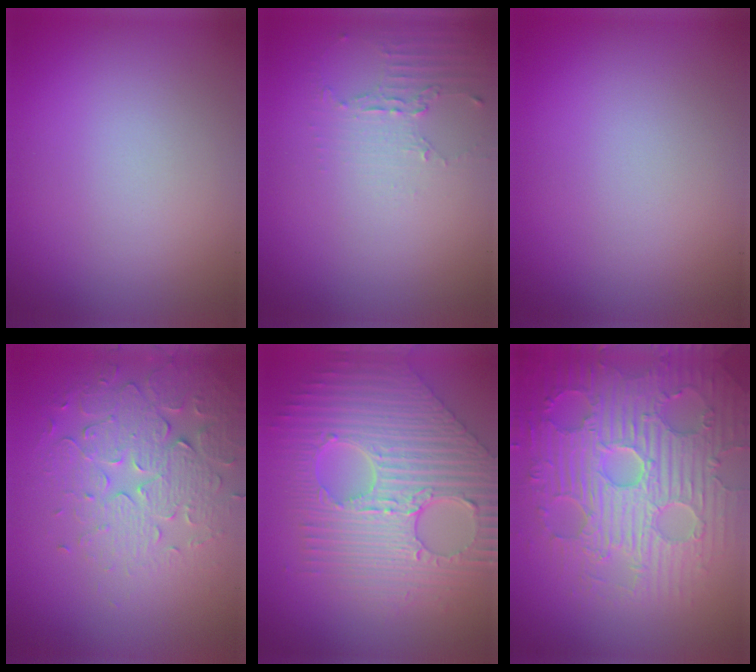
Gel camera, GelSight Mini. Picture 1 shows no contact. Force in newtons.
{"total": 2.1, "press": 1.5, "slide": 1.5}
{"total": 0.0}
{"total": 4.5, "press": 4.1, "slide": 1.9}
{"total": 10.1, "press": 7.1, "slide": 7.2}
{"total": 8.9, "press": 6.5, "slide": 6.0}